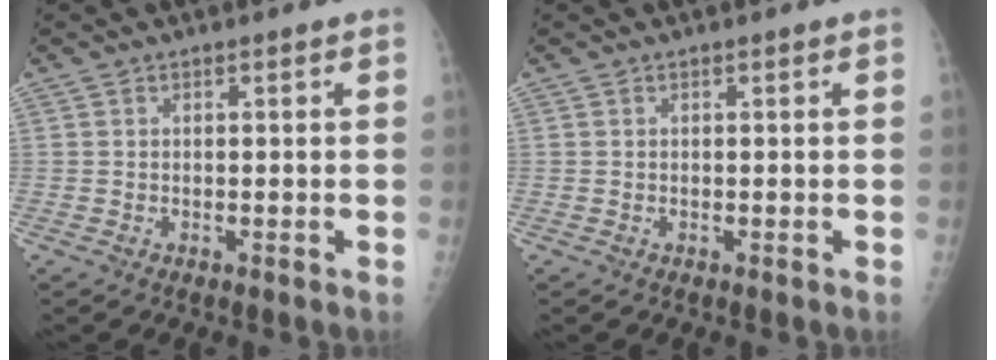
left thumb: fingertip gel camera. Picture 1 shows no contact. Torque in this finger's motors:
{"motor_torque": [-0.10, 0.14, -0.05, -0.03, 0.00]}